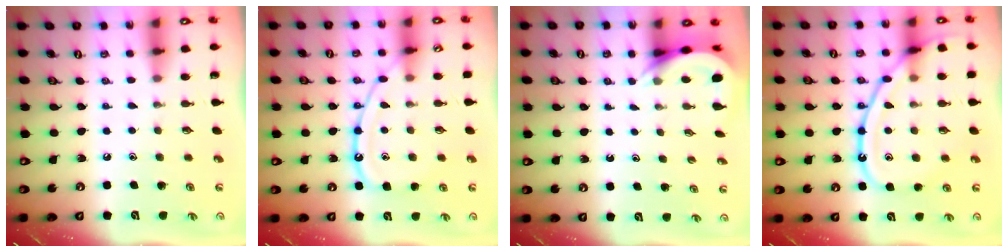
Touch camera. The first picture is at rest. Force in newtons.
{"total": 12.9, "press": 12.8, "slide": 1.3}
{"total": 5.3, "press": 5.3, "slide": 0.3}
{"total": 16.7, "press": 16.7, "slide": 1.4}